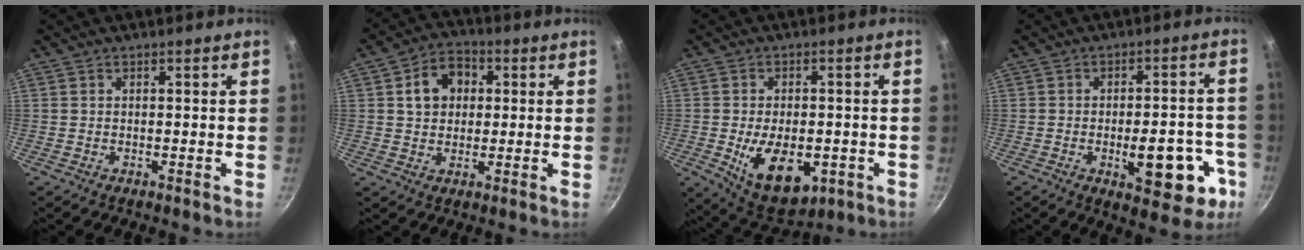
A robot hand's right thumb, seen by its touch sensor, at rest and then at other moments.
{"total": 8.5, "force": [1.9, 6.7, 4.8], "torque": [-0.050, 0.014, 0.022]}
{"total": 13.3, "force": [-3.5, 7.7, 10.2], "torque": [-0.135, -0.002, -0.037]}
{"total": 14.1, "force": [-4.9, 6.4, 11.6], "torque": [-0.109, 0.025, -0.059]}